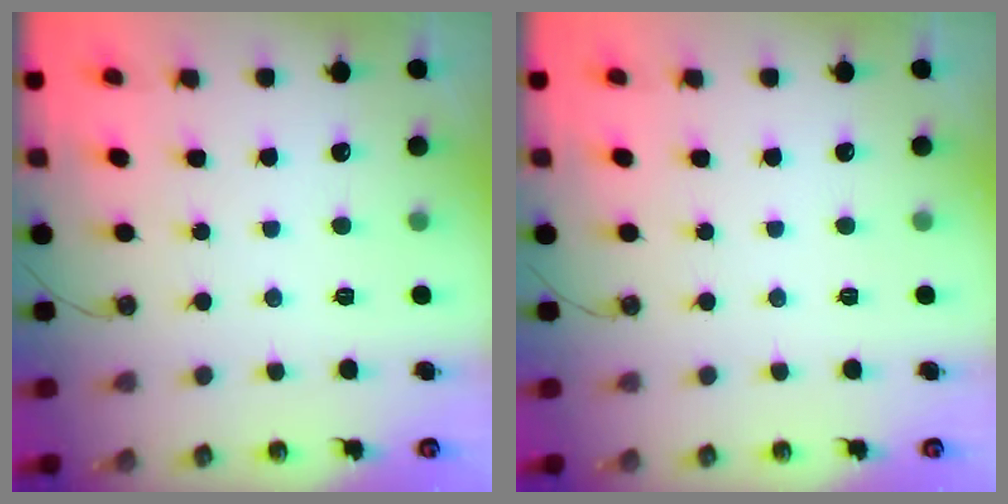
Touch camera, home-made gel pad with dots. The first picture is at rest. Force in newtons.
{"total": 0.0}